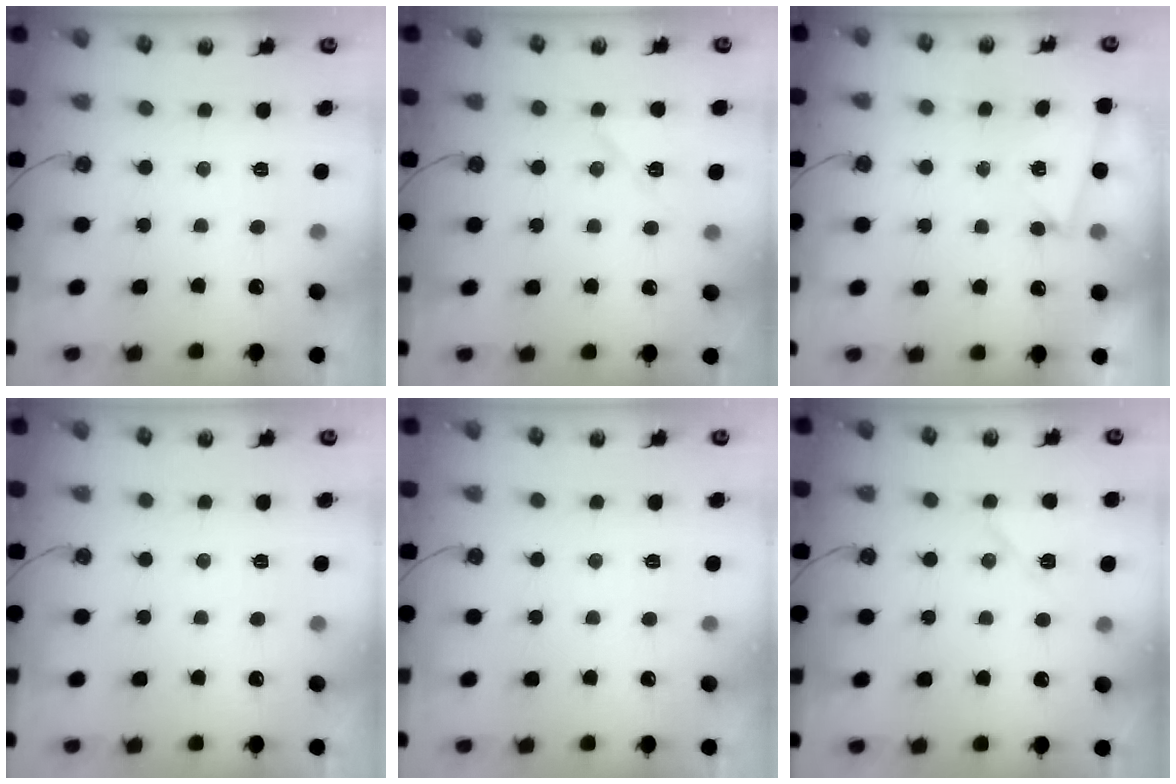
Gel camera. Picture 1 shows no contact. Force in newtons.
{"total": 8.1, "press": 8.0, "slide": 1.7}
{"total": 1.7, "press": 1.7, "slide": 0.4}
{"total": 0.0}
{"total": 0.0}
{"total": 7.9, "press": 7.9, "slide": 1.0}